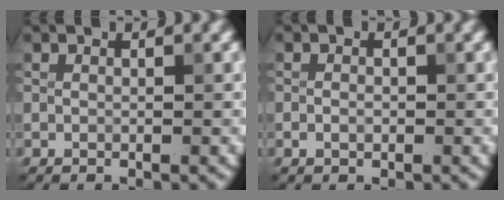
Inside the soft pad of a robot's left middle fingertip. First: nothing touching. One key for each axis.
{"total": 0.9, "fx": -0.3, "fy": 0.6, "fz": 0.6, "tx": -0.013, "ty": 0.000, "tz": -0.006}